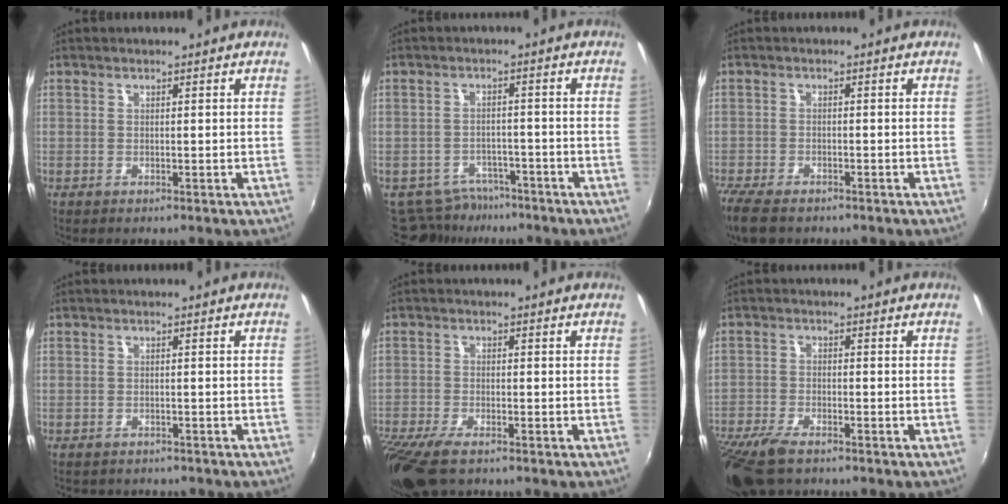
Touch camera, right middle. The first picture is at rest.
{"total": 7.0, "force": [-5.8, 3.8, 1.1], "torque": [-0.027, 0.002, -0.085]}
{"total": 7.4, "force": [-5.9, 2.5, 3.7], "torque": [-0.102, -0.033, -0.112]}
{"total": 3.5, "force": [-3.1, 1.3, 0.8], "torque": [-0.024, -0.014, -0.044]}
{"total": 10.4, "force": [-7.7, 3.2, 6.2], "torque": [-0.156, -0.049, -0.148]}
{"total": 11.3, "force": [-8.7, 3.7, 6.2], "torque": [-0.156, -0.041, -0.166]}